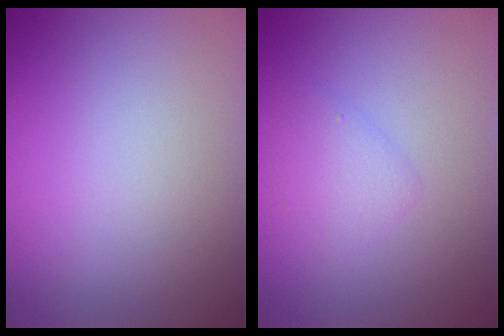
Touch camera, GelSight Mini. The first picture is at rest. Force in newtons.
{"total": 1.7, "press": 1.7, "slide": 0.1}